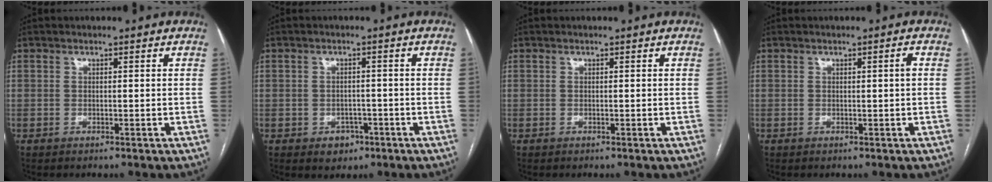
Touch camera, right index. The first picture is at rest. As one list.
[{"total": 3.3, "force": [-1.5, 2.6, 1.2], "torque": [-0.007, 0.009, -0.014]}, {"total": 0.0}, {"total": 1.0, "force": [0.1, -0.1, 1.0], "torque": [-0.016, 0.001, 0.002]}]